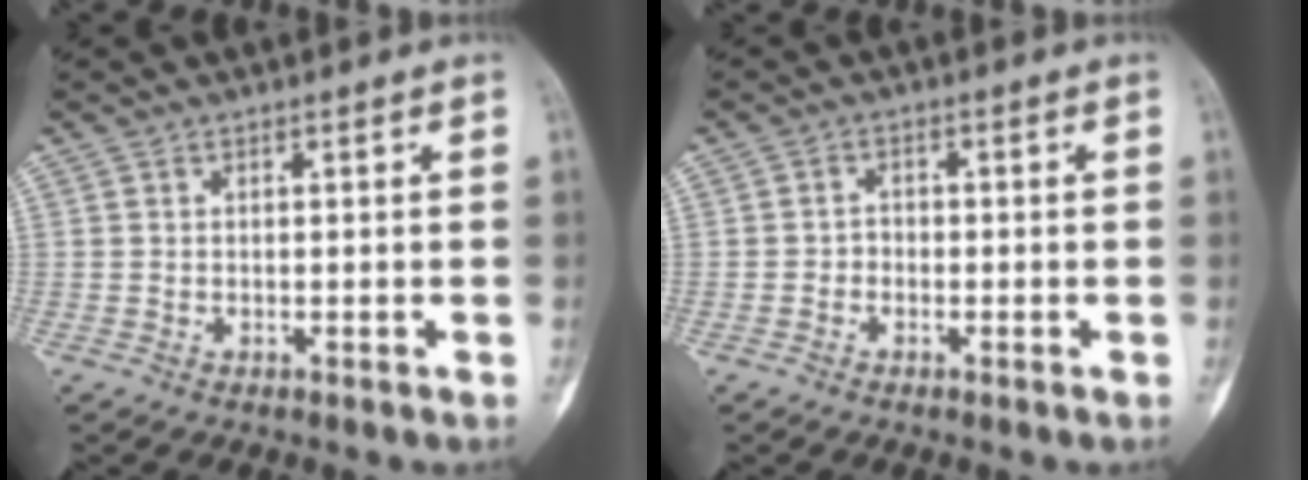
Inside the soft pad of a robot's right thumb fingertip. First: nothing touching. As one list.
[{"total": 1.7, "force": [-0.7, 1.4, 0.6], "torque": [-0.001, 0.009, -0.019]}]